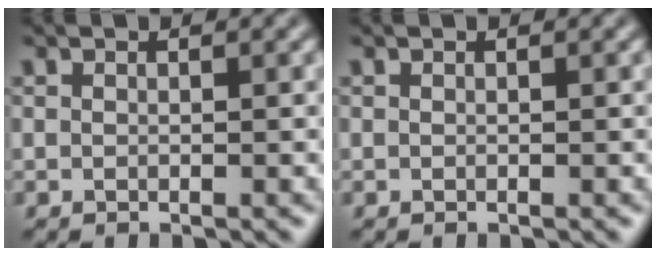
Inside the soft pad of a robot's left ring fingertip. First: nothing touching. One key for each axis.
{"total": 0.0}